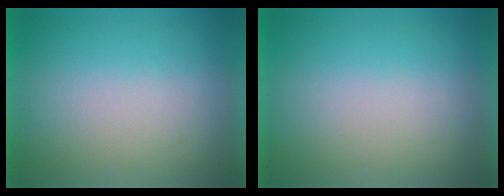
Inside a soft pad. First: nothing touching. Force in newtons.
{"total": 0.0}